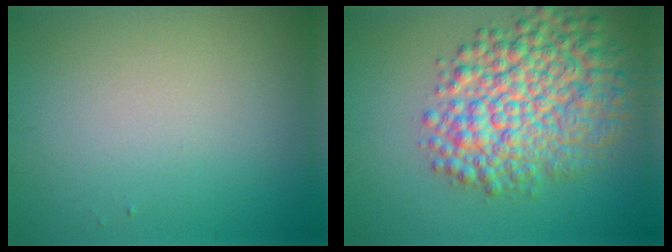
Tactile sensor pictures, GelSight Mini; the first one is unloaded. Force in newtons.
{"total": 9.4, "press": 9.4, "slide": 0.3}